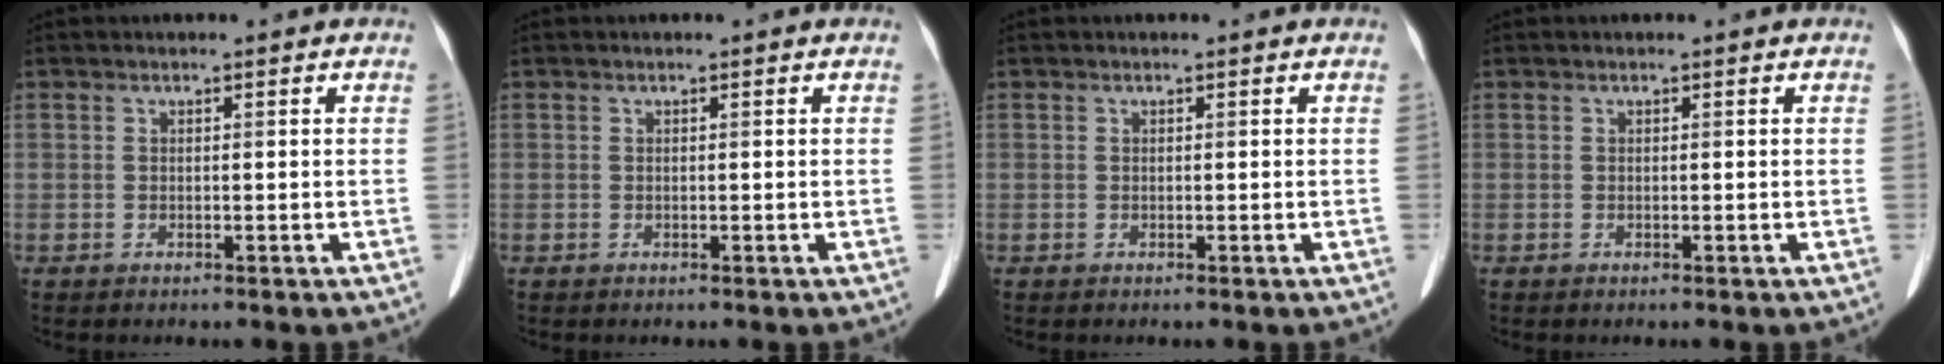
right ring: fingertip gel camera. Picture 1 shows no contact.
{"total": 0.0}
{"total": 0.0}
{"total": 0.0}